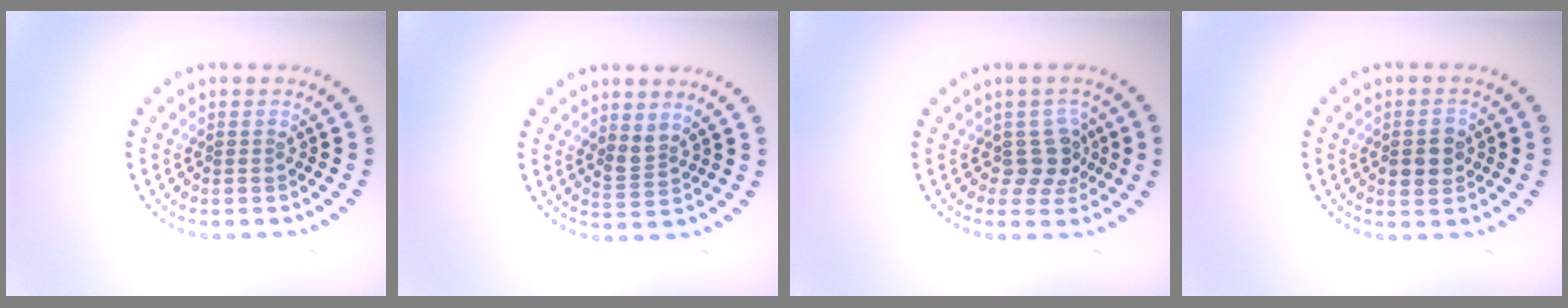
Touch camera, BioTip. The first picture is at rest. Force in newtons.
{"total": 1.8, "press": 1.3, "slide": 1.2}
{"total": 2.6, "press": 2.0, "slide": 1.5}
{"total": 2.3, "press": 2.3, "slide": 0.3}